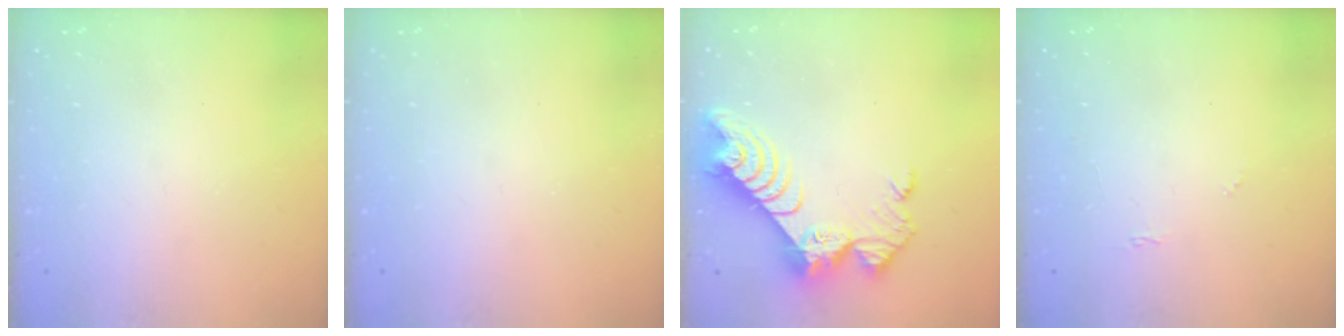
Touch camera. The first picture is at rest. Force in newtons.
{"total": 0.0}
{"total": 12.7, "press": 12.7, "slide": 0.8}
{"total": 4.1, "press": 4.1, "slide": 0.5}